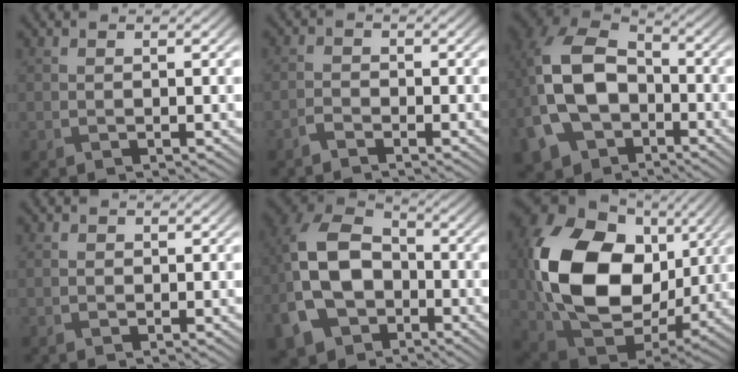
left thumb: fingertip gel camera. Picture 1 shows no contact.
{"total": 1.5, "force": [-1.3, 0.5, 0.3], "torque": [-0.007, 0.003, -0.032]}
{"total": 17.1, "force": [-4.4, 12.1, 11.2], "torque": [-0.270, -0.034, -0.069]}
{"total": 0.6, "force": [-0.2, 0.6, -0.1], "torque": [0.001, -0.005, -0.006]}
{"total": 15.5, "force": [-4.6, 11.2, 9.8], "torque": [-0.240, -0.036, -0.081]}
{"total": 20.1, "force": [2.2, 14.7, 13.5], "torque": [-0.332, -0.018, 0.051]}